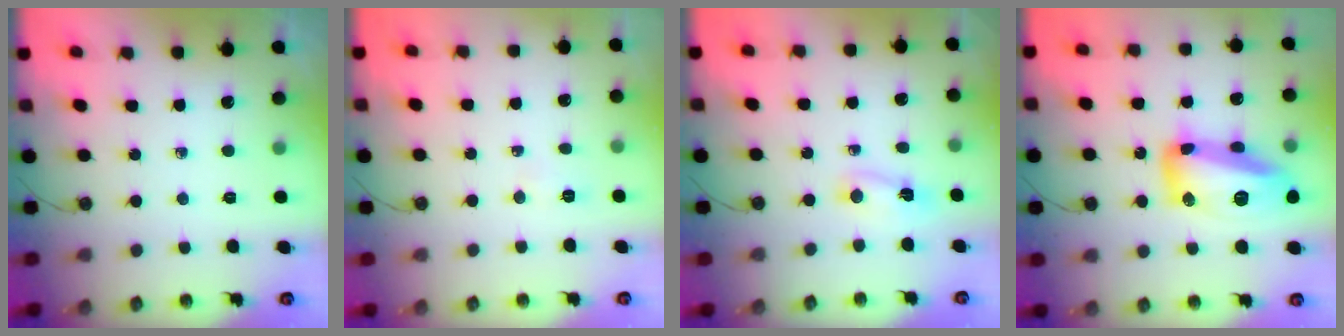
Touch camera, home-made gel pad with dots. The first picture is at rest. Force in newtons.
{"total": 5.1, "press": 3.0, "slide": 4.1}
{"total": 2.4, "press": 2.3, "slide": 0.6}
{"total": 17.8, "press": 17.7, "slide": 1.0}